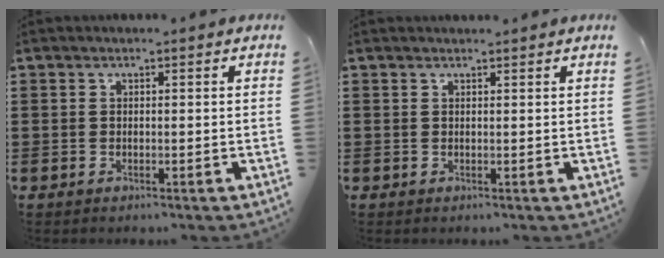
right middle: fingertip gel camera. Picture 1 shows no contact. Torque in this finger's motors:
{"motor_torque": [0.17, -0.10, -0.01, 0.01]}